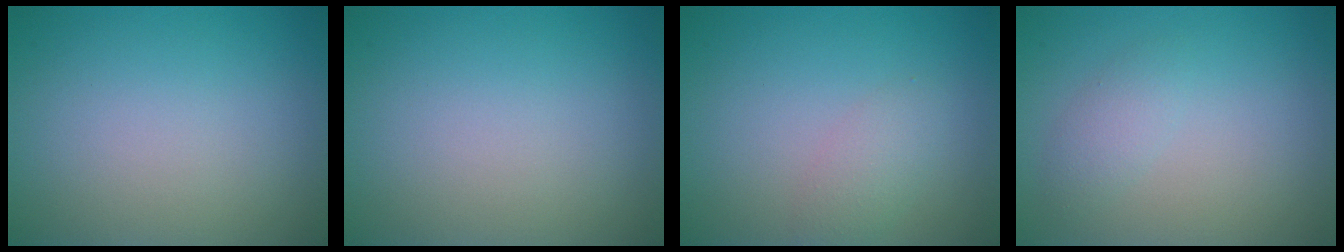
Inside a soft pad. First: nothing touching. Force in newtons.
{"total": 0.0}
{"total": 1.7, "press": 1.7, "slide": 0.1}
{"total": 1.5, "press": 1.5, "slide": 0.1}